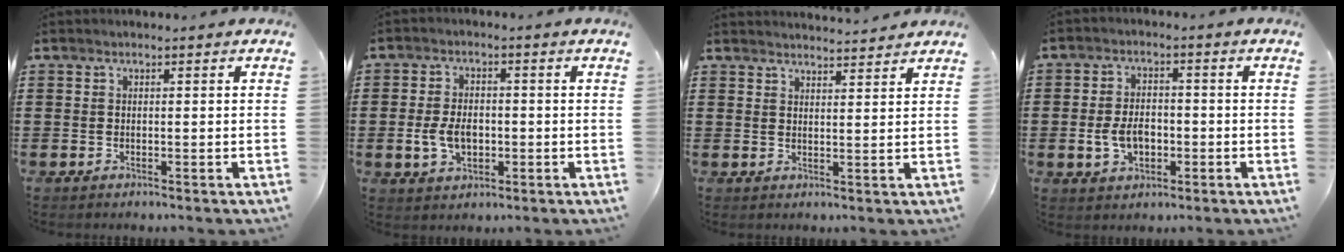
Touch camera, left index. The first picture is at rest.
{"total": 5.3, "force": [-0.9, 3.3, 4.1], "torque": [-0.088, 0.003, -0.019]}
{"total": 2.7, "force": [2.7, -0.2, 0.0], "torque": [-0.008, -0.010, 0.050]}
{"total": 5.4, "force": [-1.4, 3.3, 4.0], "torque": [-0.087, 0.004, -0.028]}